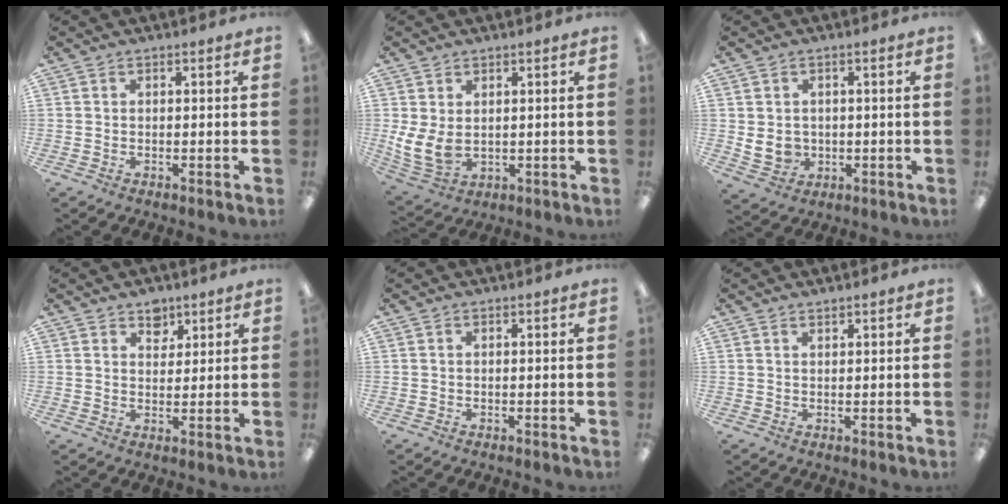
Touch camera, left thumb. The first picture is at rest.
{"total": 7.0, "force": [1.4, 4.7, 5.1], "torque": [-0.114, -0.021, 0.027]}
{"total": 5.2, "force": [0.6, 4.6, 2.3], "torque": [-0.045, -0.003, 0.011]}
{"total": 4.4, "force": [3.3, 2.8, 0.9], "torque": [0.005, -0.017, 0.056]}
{"total": 0.0}
{"total": 1.0, "force": [1.0, 0.2, 0.1], "torque": [-0.003, -0.002, 0.019]}